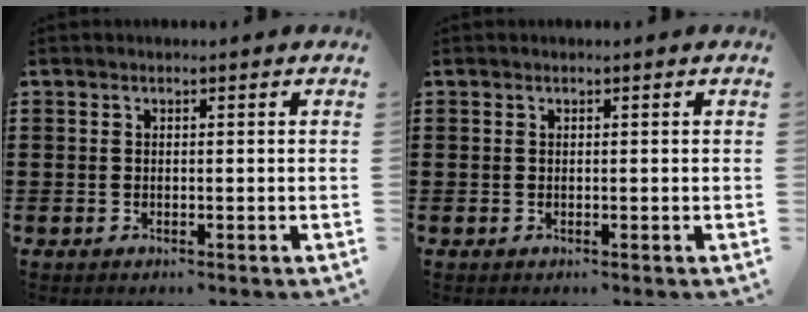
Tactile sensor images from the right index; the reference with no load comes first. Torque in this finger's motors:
{"motor_torque": [-0.18, 0.18, 0.02, -0.01]}